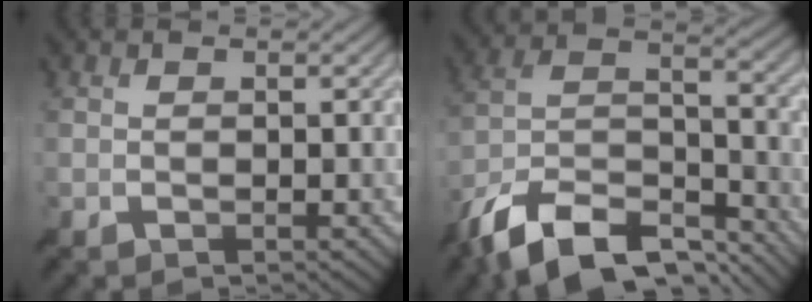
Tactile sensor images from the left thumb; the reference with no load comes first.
{"total": 14.6, "force": [-11.2, 5.3, 7.8], "torque": [-0.171, 0.001, -0.204]}